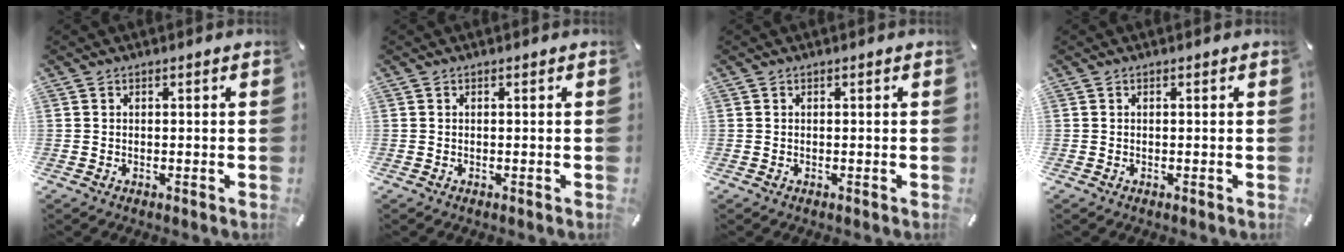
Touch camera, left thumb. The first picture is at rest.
{"total": 0.0}
{"total": 0.0}
{"total": 0.0}